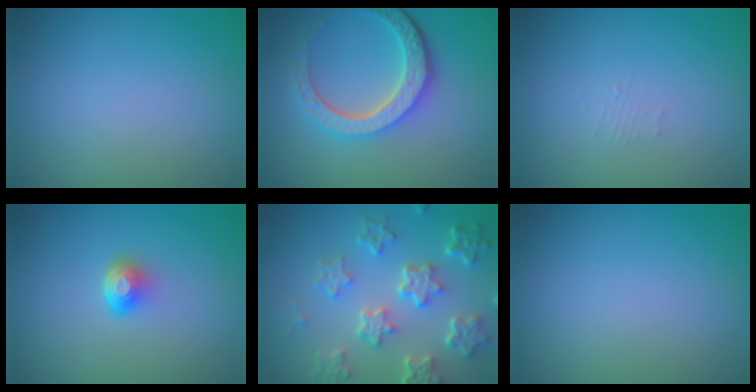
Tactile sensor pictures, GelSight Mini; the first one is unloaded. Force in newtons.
{"total": 5.8, "press": 4.4, "slide": 3.7}
{"total": 0.7, "press": 0.7, "slide": 0.1}
{"total": 2.1, "press": 1.4, "slide": 1.6}
{"total": 6.2, "press": 4.6, "slide": 4.2}
{"total": 0.0}